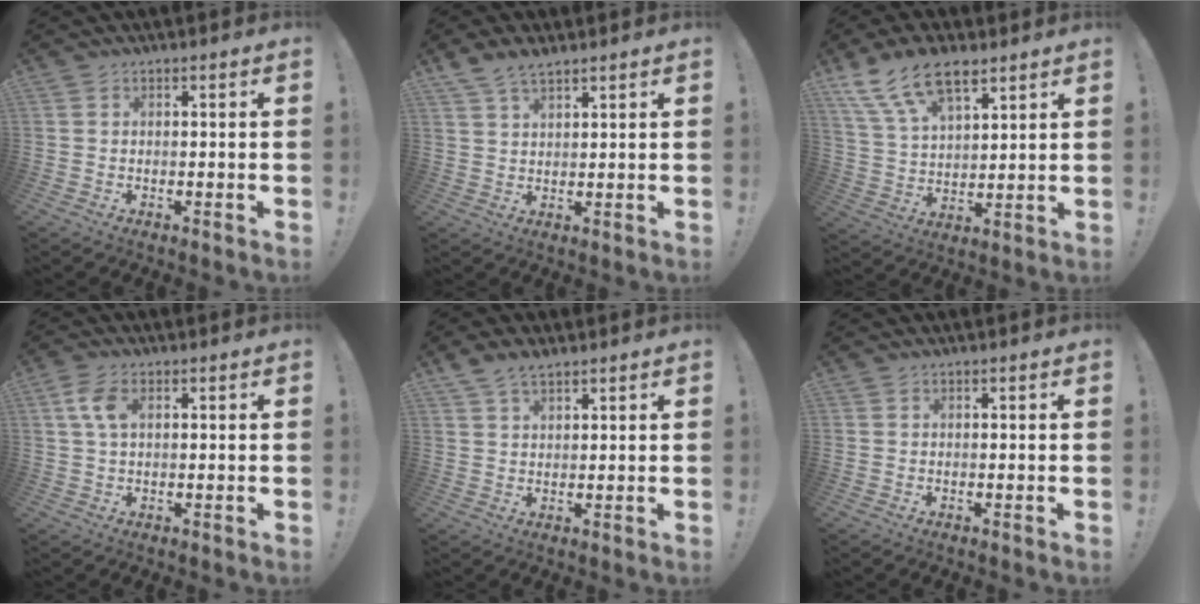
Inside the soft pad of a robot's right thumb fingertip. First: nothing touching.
{"total": 5.0, "force": [3.9, 1.7, 2.7], "torque": [-0.049, -0.019, 0.074]}
{"total": 14.4, "force": [9.6, 6.8, 8.3], "torque": [-0.154, -0.043, 0.177]}
{"total": 5.6, "force": [1.6, 3.0, 4.5], "torque": [-0.100, 0.008, 0.029]}
{"total": 4.6, "force": [3.4, 1.9, 2.5], "torque": [-0.043, -0.014, 0.065]}
{"total": 0.0}